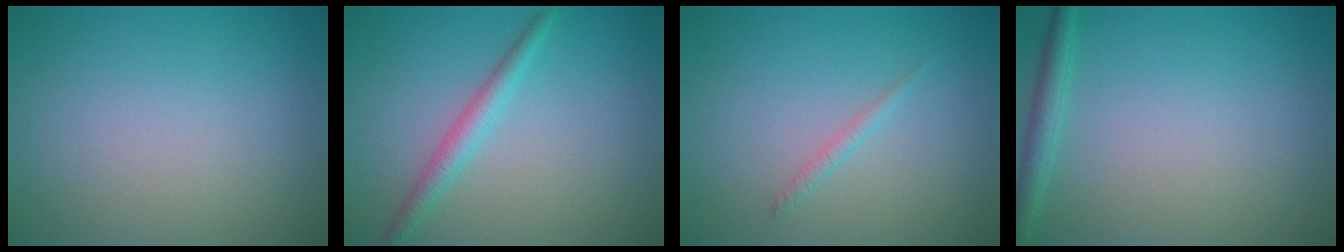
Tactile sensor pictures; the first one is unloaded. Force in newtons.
{"total": 2.1, "press": 2.1, "slide": 0.0}
{"total": 0.9, "press": 0.9, "slide": 0.0}
{"total": 1.8, "press": 1.8, "slide": 0.1}